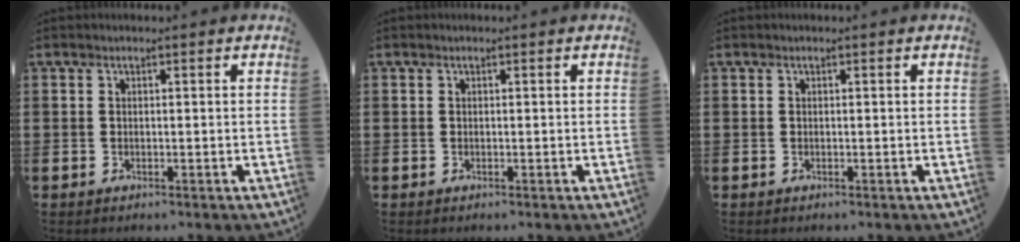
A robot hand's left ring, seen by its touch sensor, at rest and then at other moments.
{"total": 0.0}
{"total": 0.0}